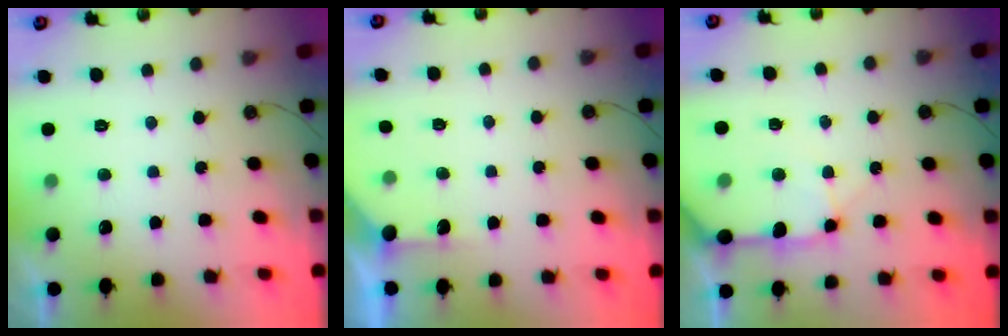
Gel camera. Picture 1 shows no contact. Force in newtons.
{"total": 2.3, "press": 2.3, "slide": 0.2}
{"total": 11.5, "press": 11.4, "slide": 1.7}